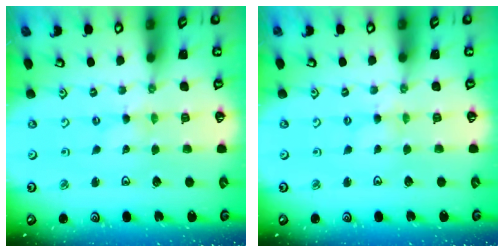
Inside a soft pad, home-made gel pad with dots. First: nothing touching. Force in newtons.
{"total": 1.7, "press": 1.6, "slide": 0.3}